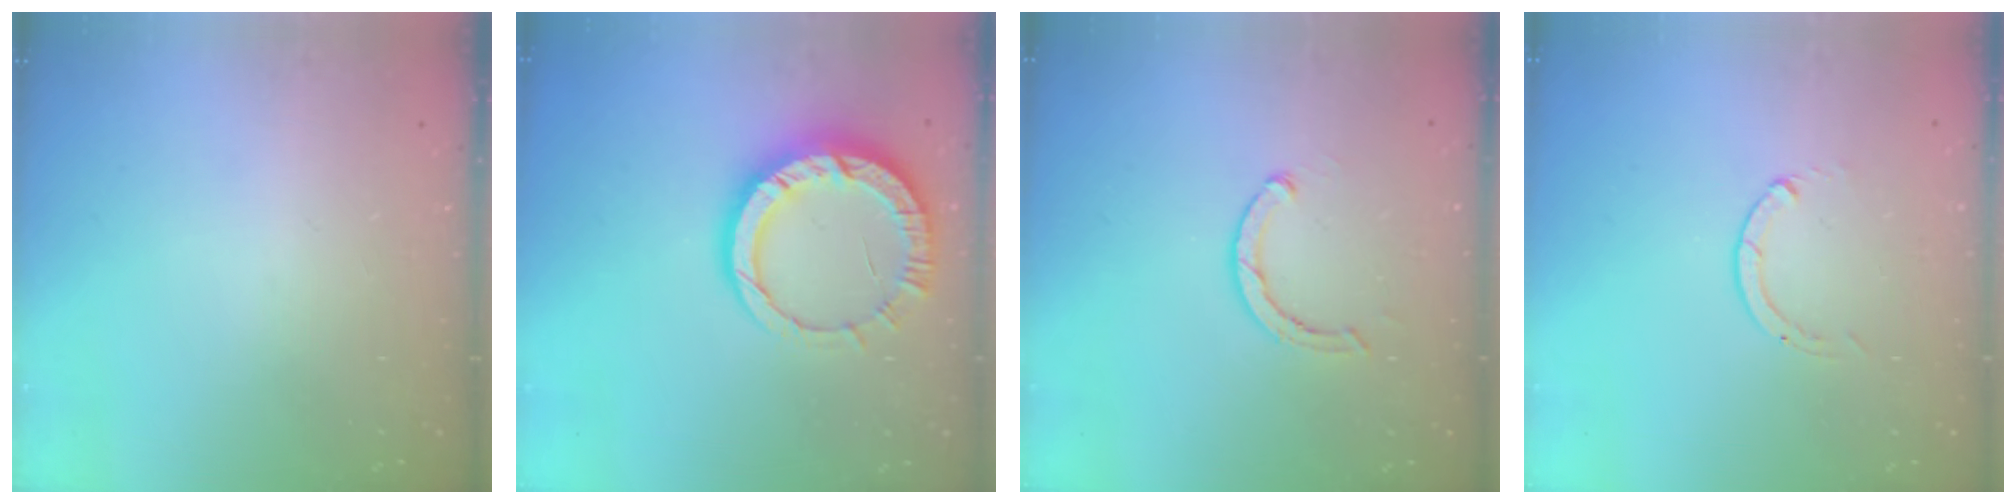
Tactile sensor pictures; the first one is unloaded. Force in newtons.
{"total": 12.1, "press": 12.0, "slide": 1.2}
{"total": 2.6, "press": 2.5, "slide": 0.4}
{"total": 0.0}